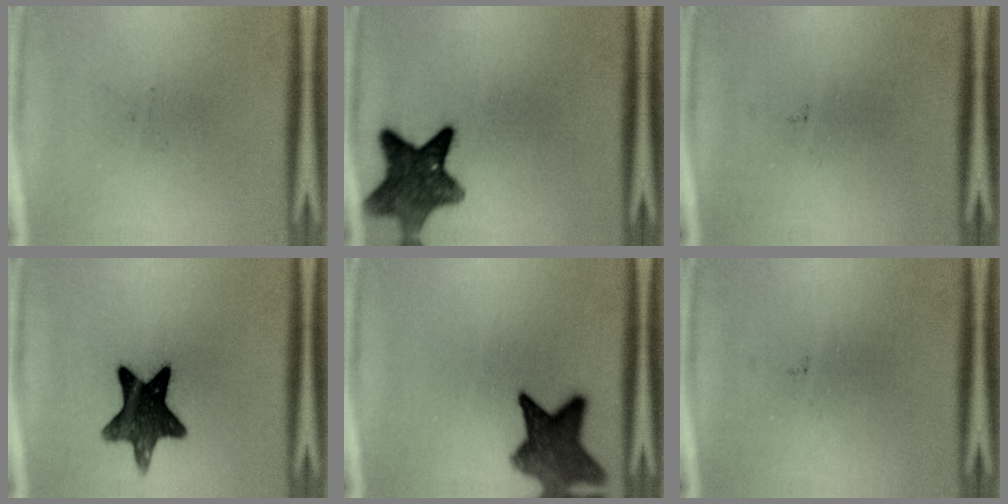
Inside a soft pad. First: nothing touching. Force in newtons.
{"total": 9.7}
{"total": 0.0}
{"total": 13.1}
{"total": 9.7}
{"total": 0.0}